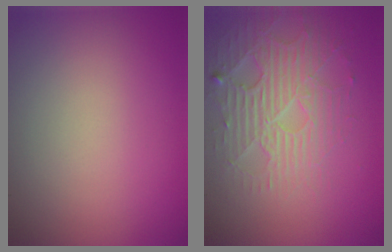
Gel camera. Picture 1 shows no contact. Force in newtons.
{"total": 4.0, "press": 3.6, "slide": 1.7}